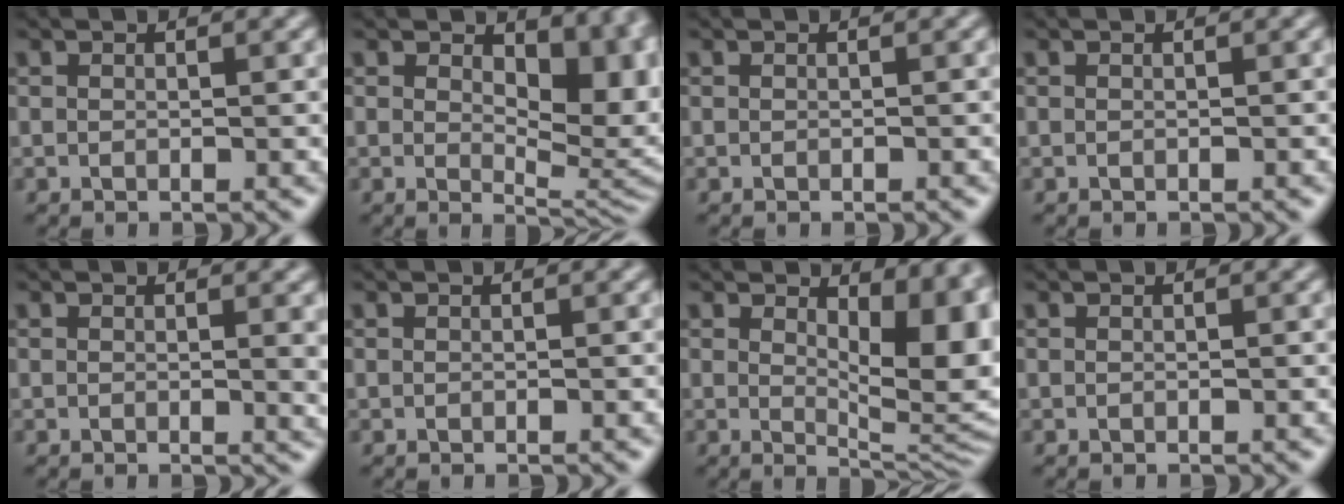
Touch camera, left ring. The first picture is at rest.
{"total": 8.2, "force": [1.7, 4.7, 6.5], "torque": [-0.089, -0.016, 0.034]}
{"total": 0.0}
{"total": 0.0}
{"total": 1.9, "force": [0.3, 0.5, 1.8], "torque": [-0.016, -0.003, 0.001]}
{"total": 0.0}
{"total": 9.2, "force": [2.2, 4.2, 7.9], "torque": [-0.080, -0.007, 0.039]}
{"total": 0.0}